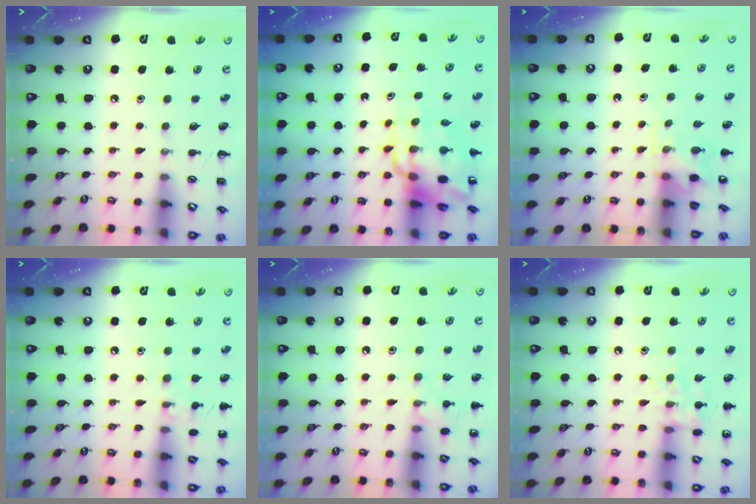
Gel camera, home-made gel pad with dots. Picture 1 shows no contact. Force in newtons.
{"total": 12.5, "press": 12.0, "slide": 3.5}
{"total": 4.0, "press": 3.8, "slide": 1.0}
{"total": 8.9, "press": 8.6, "slide": 2.3}
{"total": 7.5, "press": 7.2, "slide": 2.3}
{"total": 9.0, "press": 9.0, "slide": 0.8}